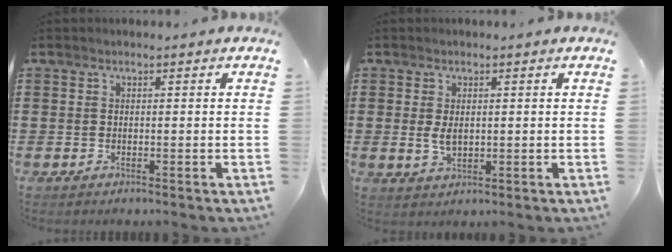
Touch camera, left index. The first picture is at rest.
{"total": 2.9, "force": [0.4, 1.6, 2.3], "torque": [-0.055, 0.002, 0.005]}